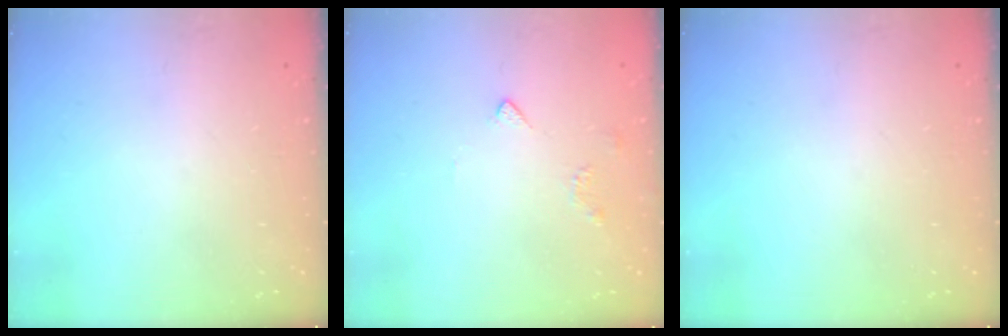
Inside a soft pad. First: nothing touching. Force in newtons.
{"total": 2.9, "press": 2.8, "slide": 0.7}
{"total": 0.0}